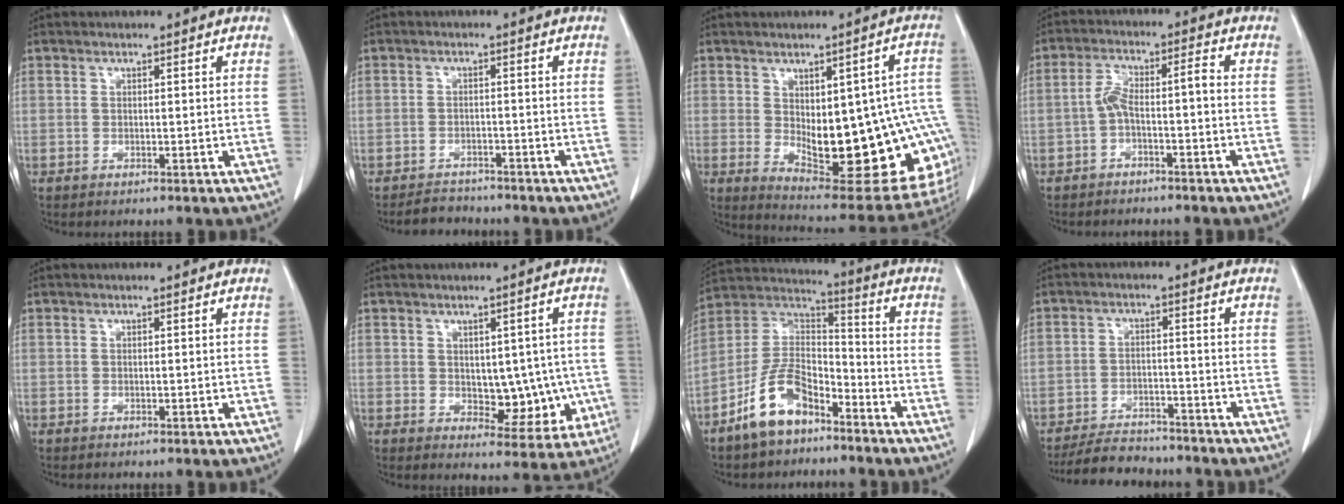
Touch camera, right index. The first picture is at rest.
{"total": 3.2, "force": [-2.8, 1.4, -0.3], "torque": [-0.002, 0.001, -0.045]}
{"total": 22.5, "force": [-2.0, 7.9, 21.0], "torque": [-0.207, 0.007, 0.001]}
{"total": 4.9, "force": [-1.7, 1.0, 4.5], "torque": [-0.094, 0.030, -0.028]}
{"total": 0.0}
{"total": 7.9, "force": [-0.5, 4.7, 6.3], "torque": [-0.058, 0.008, 0.010]}
{"total": 11.5, "force": [-7.3, 5.5, 6.9], "torque": [-0.147, 0.018, -0.141]}
{"total": 8.6, "force": [-8.0, 2.6, 2.0], "torque": [-0.029, -0.006, -0.125]}